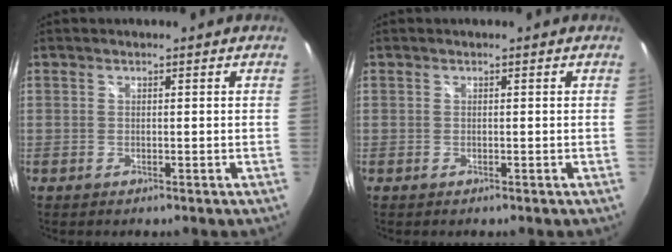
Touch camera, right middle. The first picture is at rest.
{"total": 0.0}